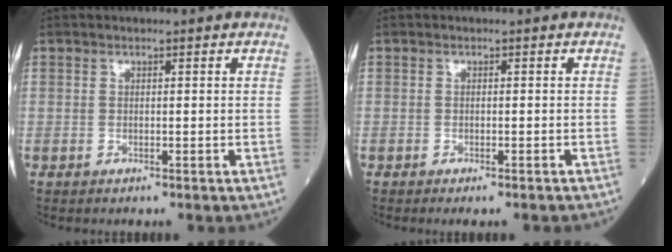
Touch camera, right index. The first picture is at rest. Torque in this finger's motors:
{"motor_torque": [-1.33, -0.81, -0.70, -0.21]}